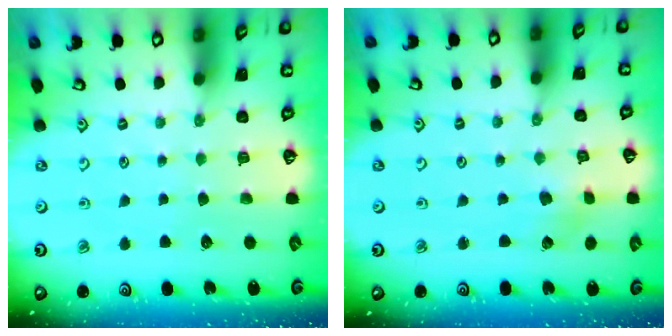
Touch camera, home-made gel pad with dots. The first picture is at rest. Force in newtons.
{"total": 2.3, "press": 2.3, "slide": 0.5}